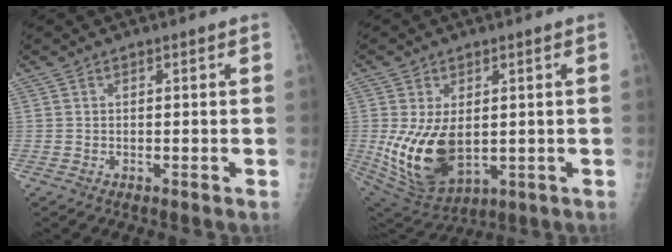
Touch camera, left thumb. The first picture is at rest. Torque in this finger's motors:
{"motor_torque": [0.56, 0.71, 1.81, 0.04, 0.39]}